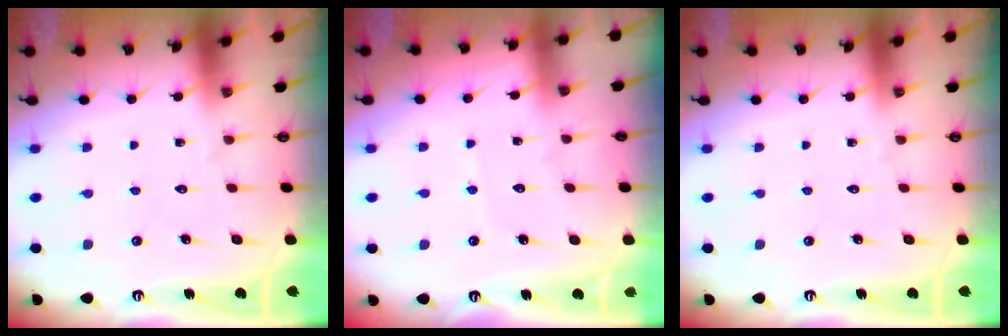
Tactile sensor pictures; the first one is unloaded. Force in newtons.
{"total": 3.5, "press": 3.5, "slide": 0.4}
{"total": 0.0}